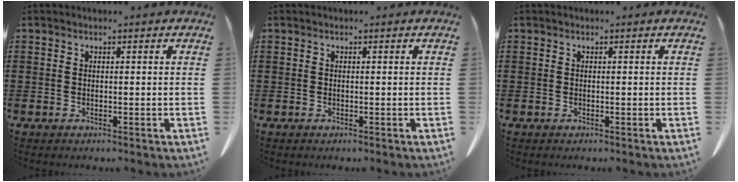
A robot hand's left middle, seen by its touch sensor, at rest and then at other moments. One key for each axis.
{"total": 0.0}
{"total": 0.0}